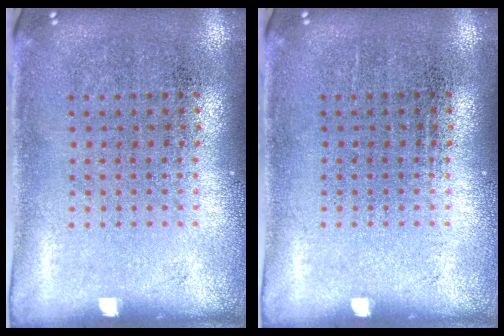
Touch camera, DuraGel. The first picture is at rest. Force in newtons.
{"total": 0.0}